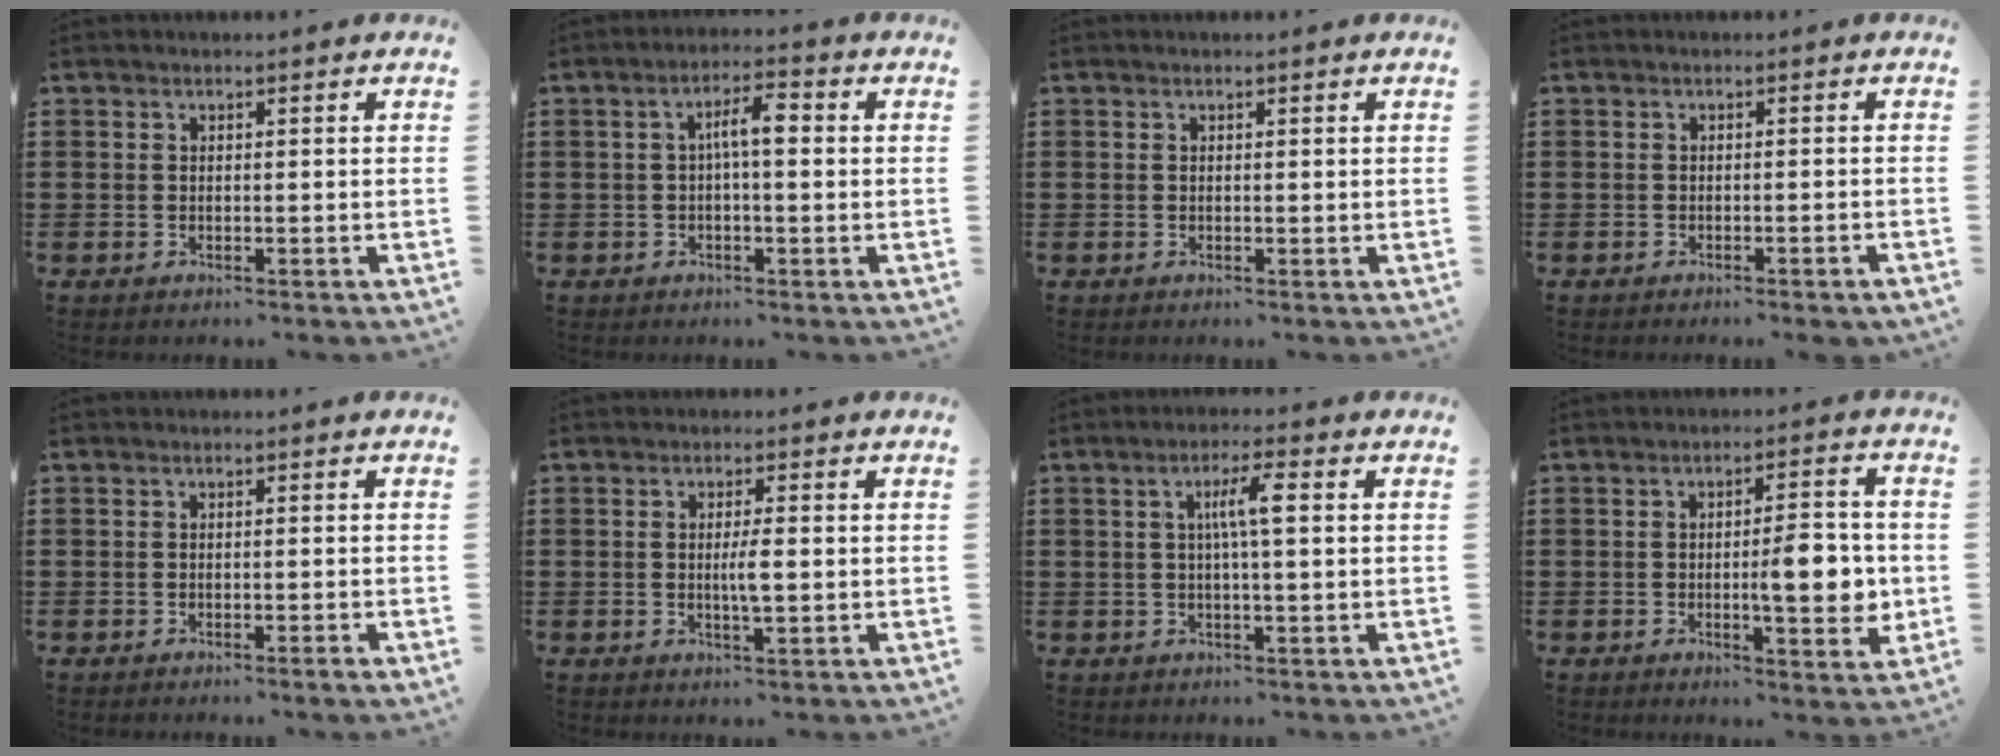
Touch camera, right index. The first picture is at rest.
{"total": 4.4, "force": [0.1, 1.1, 4.2], "torque": [-0.080, 0.012, -0.003]}
{"total": 0.0}
{"total": 1.0, "force": [-0.9, 0.0, 0.4], "torque": [-0.009, -0.001, -0.018]}
{"total": 0.9, "force": [-0.7, -0.1, 0.6], "torque": [-0.011, -0.002, -0.015]}
{"total": 3.1, "force": [-0.3, 0.5, 3.0], "torque": [-0.055, -0.004, -0.006]}
{"total": 4.5, "force": [0.5, 0.3, 4.5], "torque": [-0.085, 0.004, 0.003]}
{"total": 7.5, "force": [-0.8, 2.1, 7.1], "torque": [-0.087, -0.008, -0.020]}